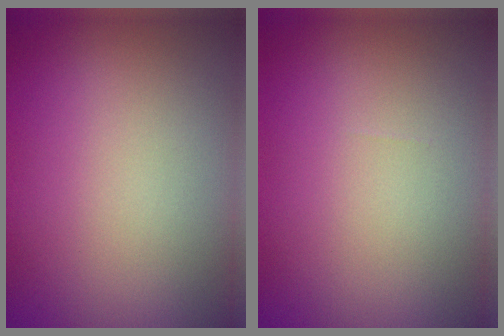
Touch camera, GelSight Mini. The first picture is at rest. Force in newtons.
{"total": 0.0}